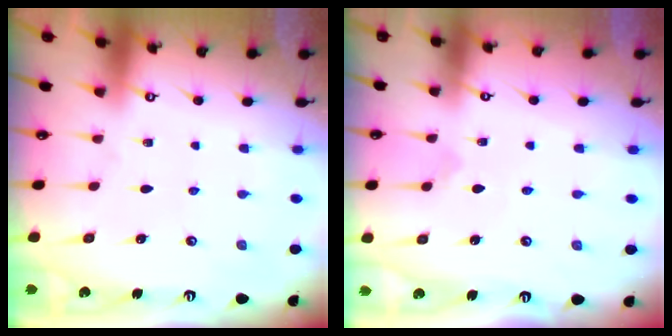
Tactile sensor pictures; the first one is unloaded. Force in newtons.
{"total": 1.6, "press": 1.6, "slide": 0.1}